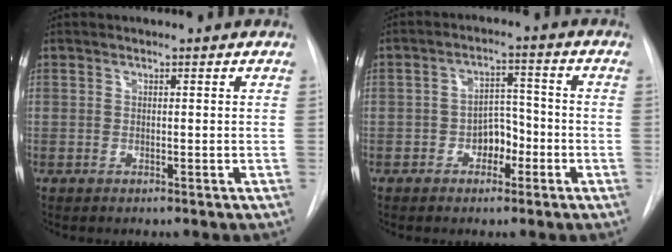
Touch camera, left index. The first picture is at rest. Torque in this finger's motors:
{"motor_torque": [0.16, 0.20, -0.01, 0.00]}